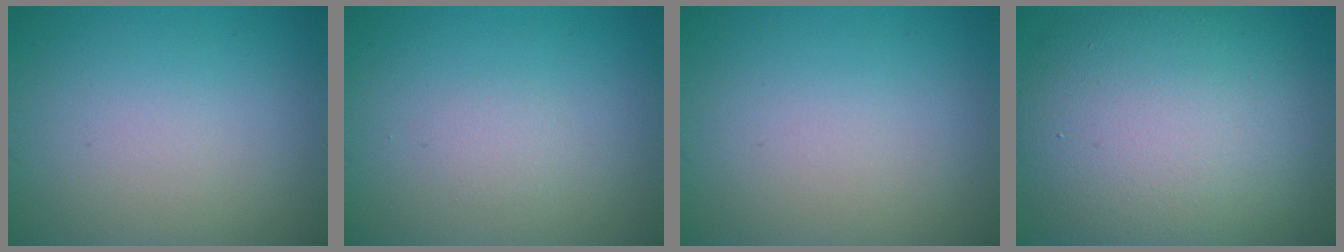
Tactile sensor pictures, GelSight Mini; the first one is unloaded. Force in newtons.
{"total": 0.7, "press": 0.7, "slide": 0.1}
{"total": 0.0}
{"total": 12.9, "press": 12.9, "slide": 0.9}